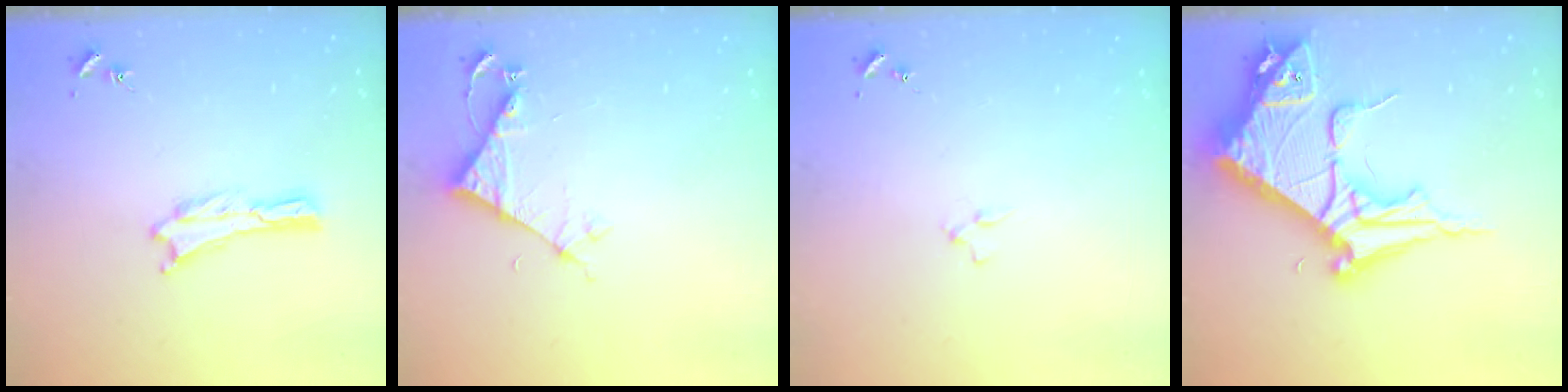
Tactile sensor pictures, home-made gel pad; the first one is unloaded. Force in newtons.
{"total": 4.7, "press": 4.7, "slide": 0.3}
{"total": 0.9, "press": 0.9, "slide": 0.2}
{"total": 10.6, "press": 10.6, "slide": 1.1}